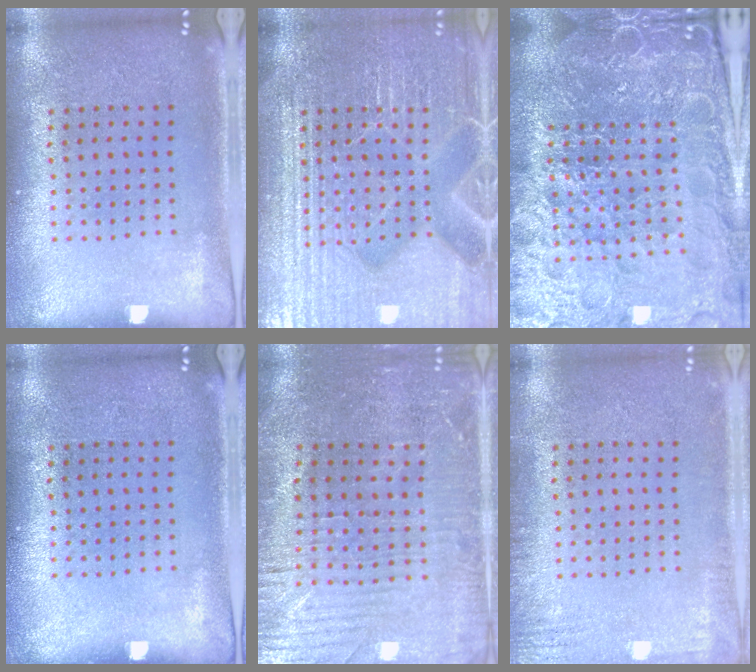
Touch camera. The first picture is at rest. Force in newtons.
{"total": 7.5, "press": 7.5, "slide": 1.0}
{"total": 6.9, "press": 6.1, "slide": 3.2}
{"total": 0.0}
{"total": 2.2, "press": 2.2, "slide": 0.5}
{"total": 2.1, "press": 2.1, "slide": 0.2}